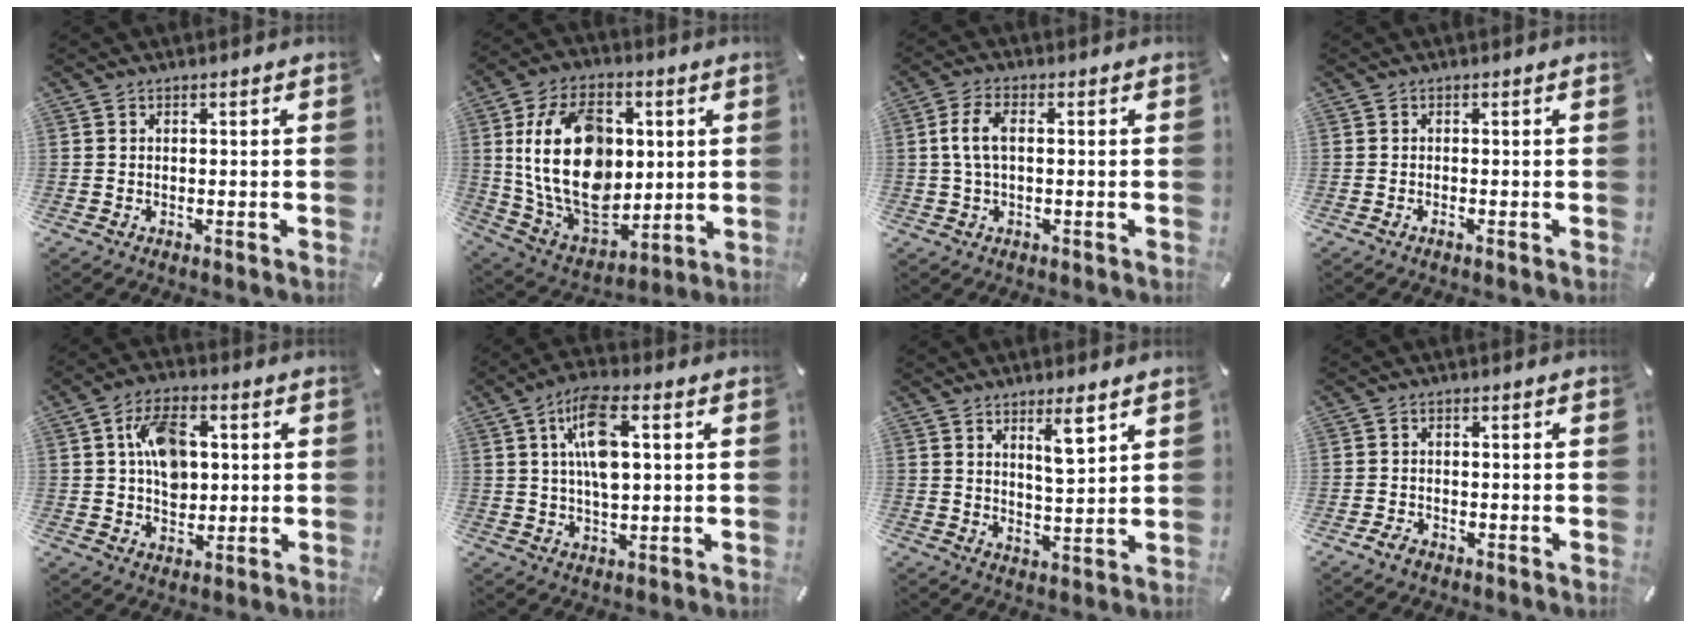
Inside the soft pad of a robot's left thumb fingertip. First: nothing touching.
{"total": 23.0, "force": [2.2, 16.1, 16.3], "torque": [-0.318, -0.012, 0.042]}
{"total": 5.9, "force": [0.4, 2.8, 5.2], "torque": [-0.117, 0.002, 0.002]}
{"total": 0.6, "force": [-0.5, 0.2, 0.4], "torque": [-0.010, -0.004, -0.008]}
{"total": 10.9, "force": [1.7, 7.7, 7.6], "torque": [-0.121, 0.008, 0.032]}
{"total": 10.7, "force": [2.4, 4.8, 9.3], "torque": [-0.176, 0.002, 0.037]}
{"total": 8.3, "force": [5.2, 2.0, 6.1], "torque": [-0.092, -0.032, 0.083]}
{"total": 2.5, "force": [-1.8, 1.5, 1.0], "torque": [-0.023, 0.007, -0.038]}